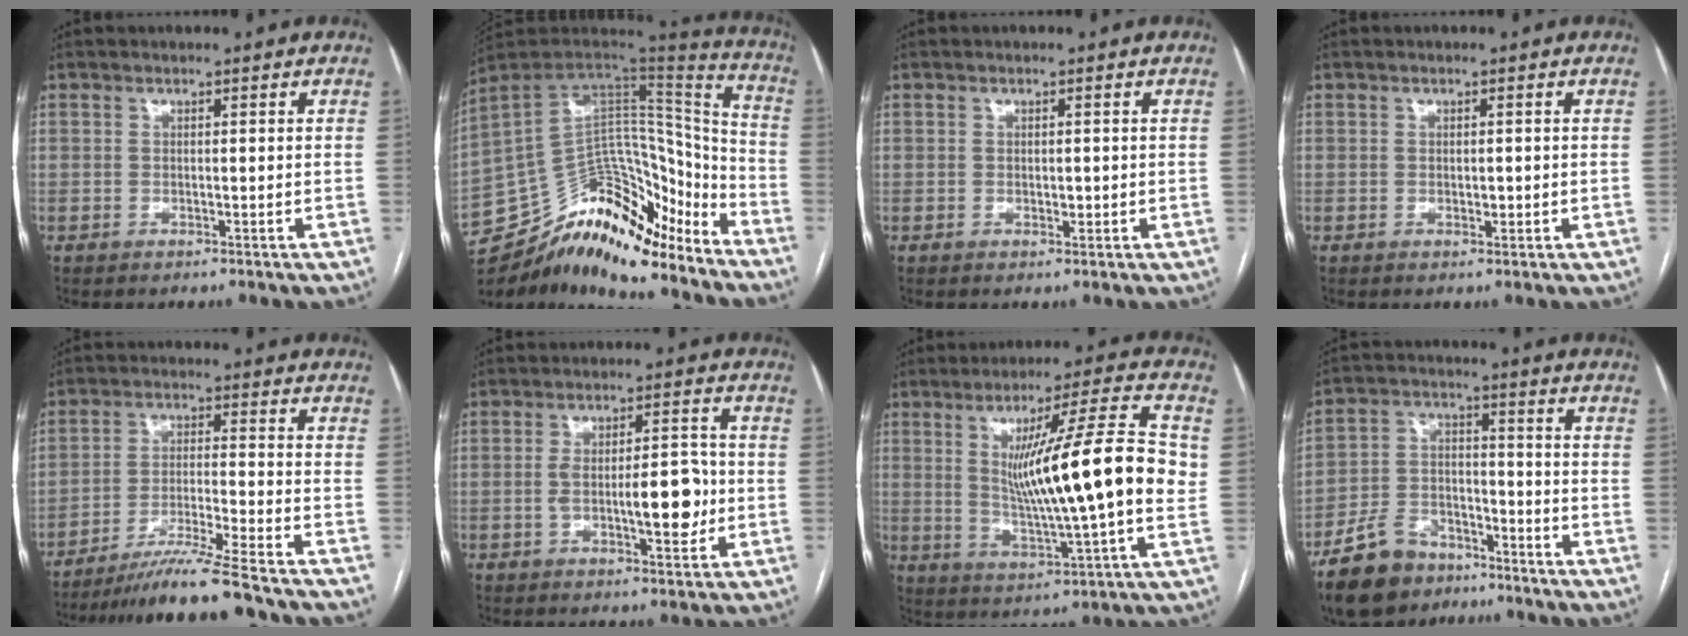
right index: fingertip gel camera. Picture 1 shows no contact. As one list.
[{"total": 25.4, "force": [-20.5, 9.6, 11.6], "torque": [-0.194, 0.045, -0.318]}, {"total": 1.2, "force": [-0.1, 0.7, 0.9], "torque": [-0.008, 0.000, 0.002]}, {"total": 1.2, "force": [-0.1, 0.8, 0.9], "torque": [-0.009, 0.000, 0.002]}, {"total": 12.4, "force": [-10.7, -1.6, 6.0], "torque": [-0.089, -0.024, -0.178]}, {"total": 9.1, "force": [-1.4, 2.7, 8.6], "torque": [-0.133, 0.015, -0.018]}, {"total": 18.5, "force": [1.6, -0.2, 18.4], "torque": [-0.296, -0.003, 0.020]}, {"total": 11.6, "force": [-8.4, 6.4, 4.6], "torque": [-0.106, 0.007, -0.149]}]